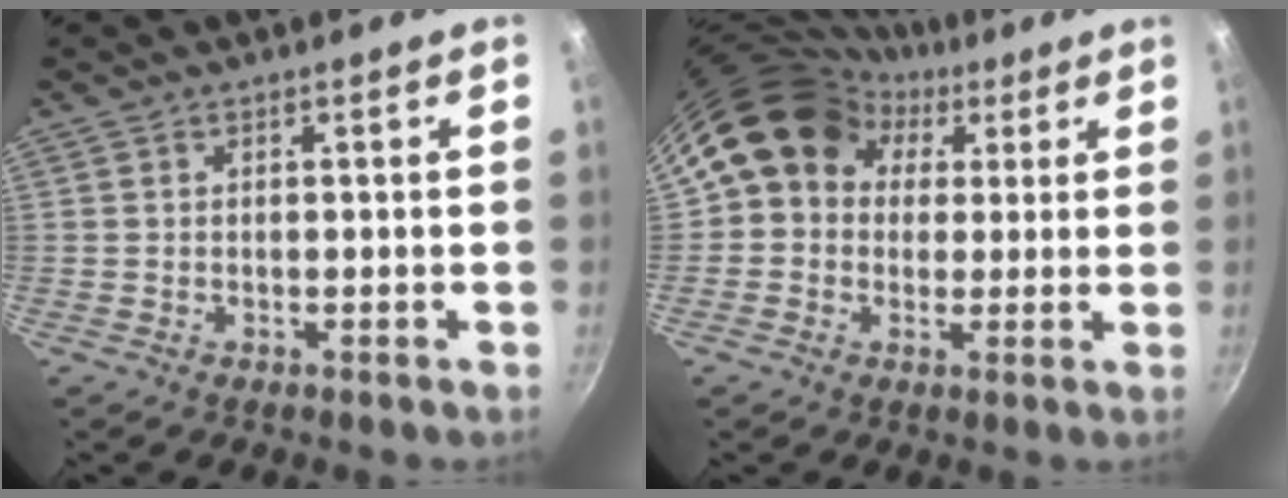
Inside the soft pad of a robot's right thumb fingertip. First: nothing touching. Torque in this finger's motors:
{"motor_torque": [0.69, 3.56, 0.76, -0.63, 0.32]}